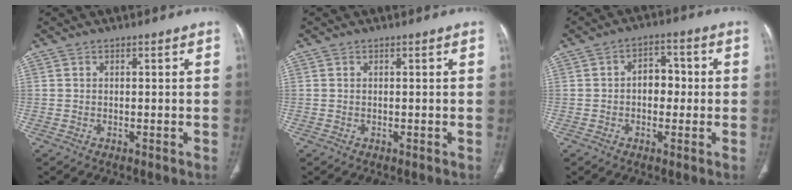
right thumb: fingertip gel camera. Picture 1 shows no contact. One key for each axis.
{"total": 0.0}
{"total": 5.6, "fx": -0.2, "fy": 4.0, "fz": 4.0, "tx": -0.033, "ty": 0.018, "tz": -0.010}